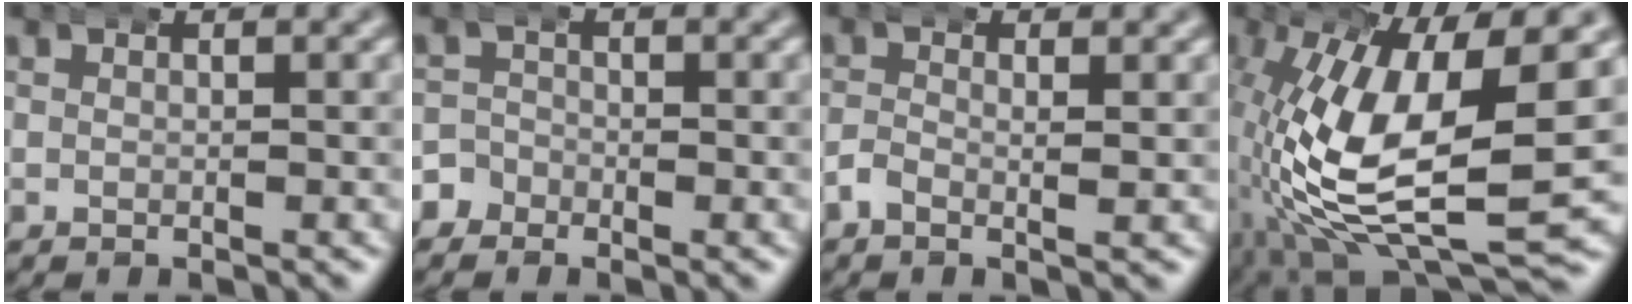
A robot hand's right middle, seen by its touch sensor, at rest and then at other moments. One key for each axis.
{"total": 3.1, "fx": -1.5, "fy": 2.7, "fz": 0.3, "tx": -0.015, "ty": -0.001, "tz": -0.037}
{"total": 1.2, "fx": -0.4, "fy": 0.4, "fz": 1.1, "tx": -0.024, "ty": -0.007, "tz": -0.010}
{"total": 15.0, "fx": -0.4, "fy": 6.7, "fz": 13.4, "tx": -0.251, "ty": -0.029, "tz": 0.015}